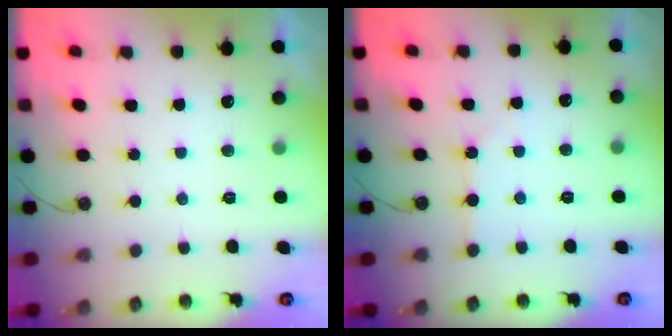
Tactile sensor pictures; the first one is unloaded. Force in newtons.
{"total": 2.0, "press": 2.0, "slide": 0.4}